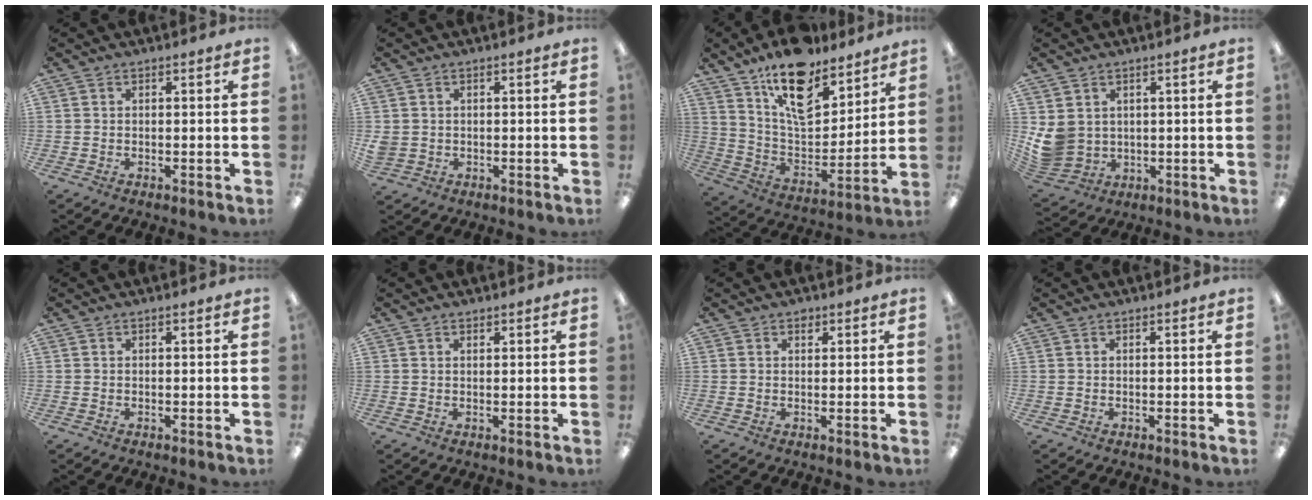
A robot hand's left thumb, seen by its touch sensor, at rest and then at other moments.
{"total": 2.0, "force": [0.2, 1.9, 0.6], "torque": [-0.012, 0.003, 0.002]}
{"total": 17.4, "force": [12.1, 8.4, 9.3], "torque": [-0.153, -0.078, 0.214]}
{"total": 7.0, "force": [1.8, 6.3, 2.6], "torque": [-0.073, -0.007, 0.039]}
{"total": 0.0}
{"total": 0.9, "force": [0.7, 0.4, 0.2], "torque": [-0.004, 0.001, 0.013]}
{"total": 1.3, "force": [0.8, 0.8, 0.6], "torque": [0.004, -0.004, 0.011]}
{"total": 0.0}